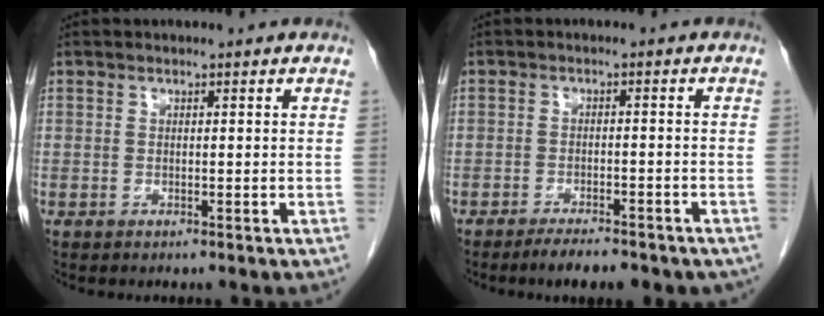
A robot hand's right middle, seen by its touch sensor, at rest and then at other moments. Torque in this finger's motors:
{"motor_torque": [0.76, -0.59, 0.10, 0.05]}